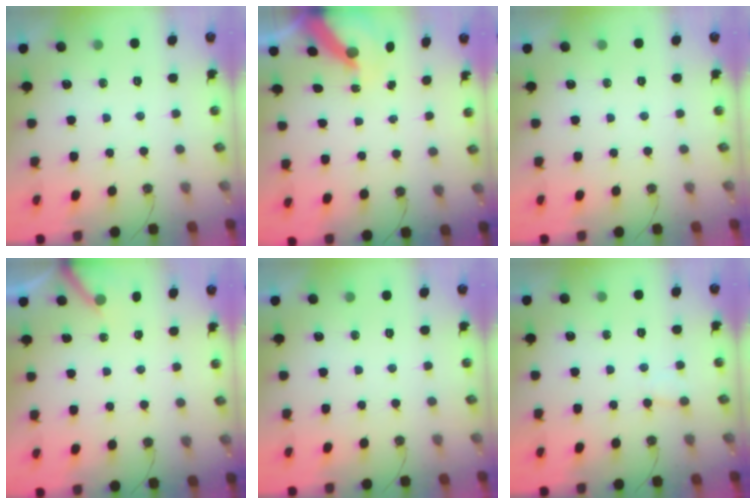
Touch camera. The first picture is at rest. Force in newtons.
{"total": 7.1, "press": 7.1, "slide": 0.9}
{"total": 0.0}
{"total": 4.3, "press": 4.3, "slide": 0.2}
{"total": 0.0}
{"total": 5.4, "press": 5.4, "slide": 0.5}